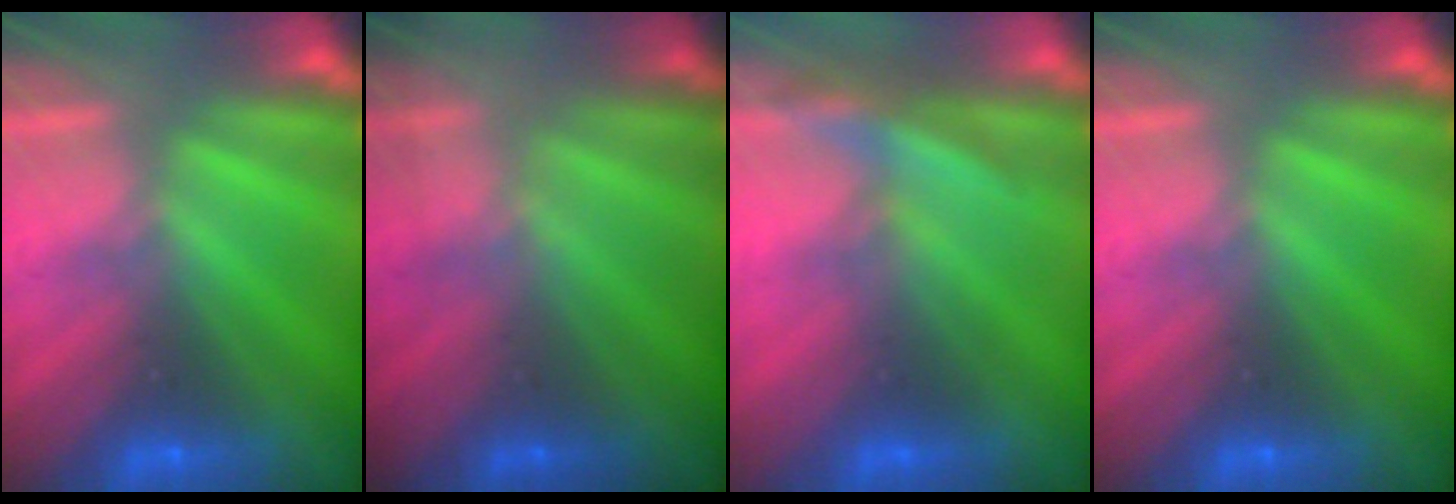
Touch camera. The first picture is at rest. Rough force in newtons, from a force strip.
{"total": 1.7}
{"total": 2.9}
{"total": 0.0}